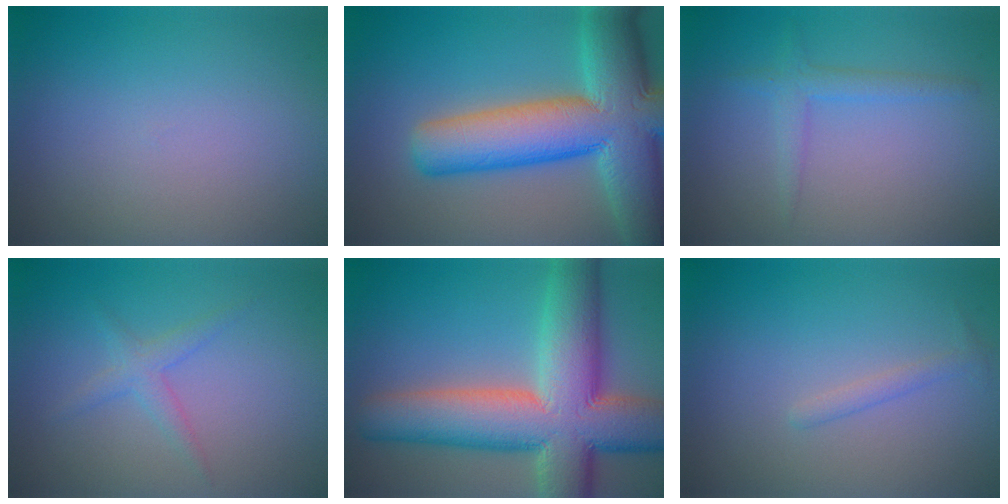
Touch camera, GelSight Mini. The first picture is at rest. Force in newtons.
{"total": 13.5, "press": 13.5, "slide": 0.7}
{"total": 1.7, "press": 1.7, "slide": 0.0}
{"total": 1.8, "press": 1.8, "slide": 0.1}
{"total": 13.8, "press": 13.7, "slide": 0.9}
{"total": 1.0, "press": 1.0, "slide": 0.0}